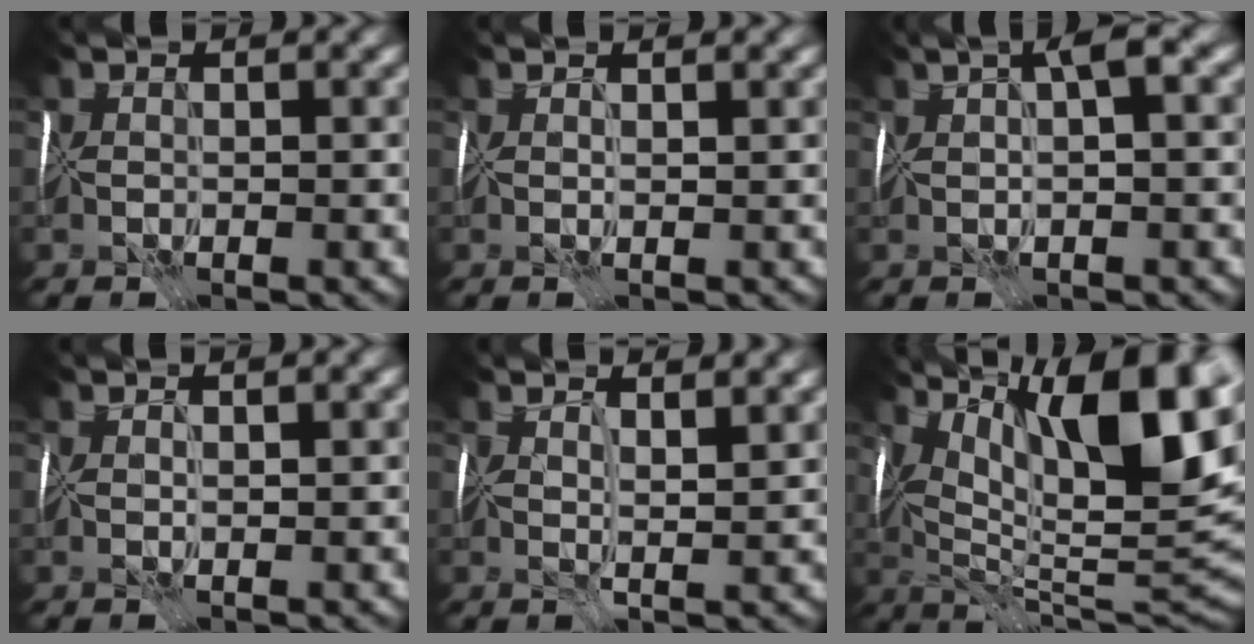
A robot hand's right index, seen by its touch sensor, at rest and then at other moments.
{"total": 2.0, "force": [1.8, 0.1, 0.8], "torque": [-0.003, 0.007, 0.030]}
{"total": 3.4, "force": [2.2, 0.0, 2.7], "torque": [-0.041, 0.022, 0.033]}
{"total": 1.7, "force": [1.5, -0.1, 0.8], "torque": [-0.002, 0.008, 0.028]}
{"total": 4.1, "force": [3.4, 0.7, 2.2], "torque": [-0.016, 0.008, 0.057]}
{"total": 15.3, "force": [7.1, 5.5, 12.4], "torque": [-0.180, 0.028, 0.134]}